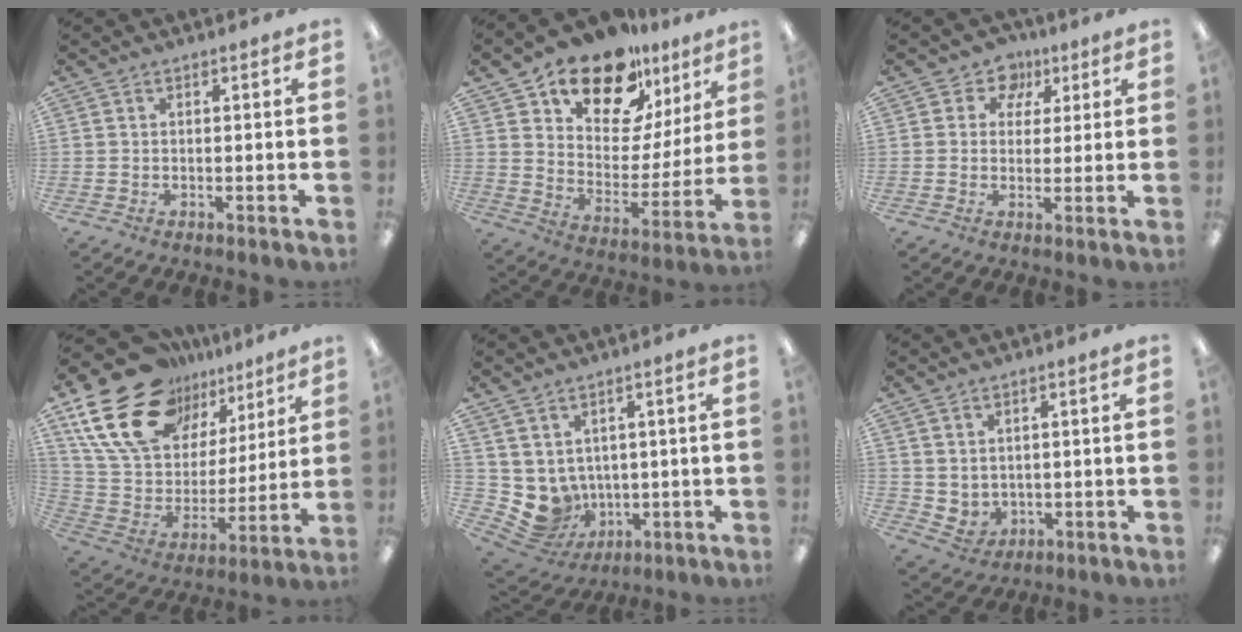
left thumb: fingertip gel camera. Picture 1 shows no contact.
{"total": 17.4, "force": [13.6, 8.5, 6.7], "torque": [-0.122, -0.101, 0.244]}
{"total": 6.2, "force": [2.9, 5.2, 1.6], "torque": [-0.022, -0.013, 0.048]}
{"total": 22.0, "force": [14.2, 13.0, 10.6], "torque": [-0.202, -0.077, 0.267]}
{"total": 6.4, "force": [1.4, 6.1, 1.3], "torque": [-0.060, -0.029, 0.039]}
{"total": 3.0, "force": [1.8, 2.3, 0.7], "torque": [-0.019, -0.012, 0.036]}